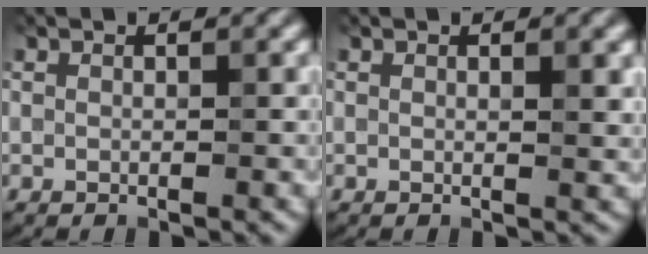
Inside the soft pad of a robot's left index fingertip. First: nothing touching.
{"total": 1.5, "force": [0.6, 0.5, 1.3], "torque": [-0.019, 0.003, 0.011]}